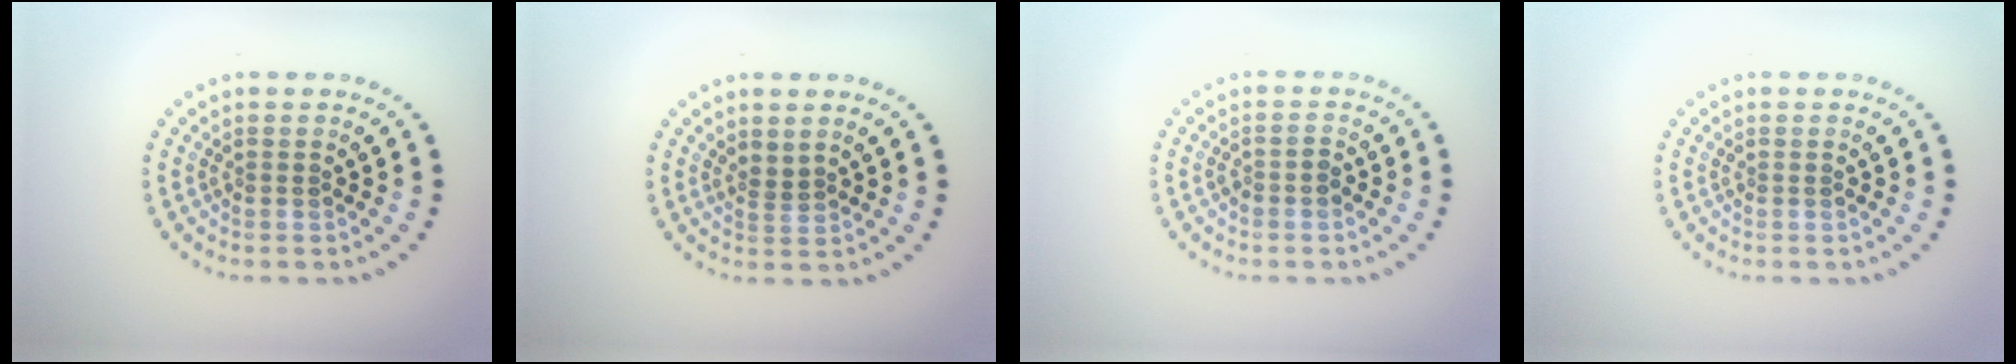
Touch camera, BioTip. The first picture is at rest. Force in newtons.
{"total": 1.3, "press": 0.9, "slide": 0.9}
{"total": 1.0, "press": 0.9, "slide": 0.5}
{"total": 0.0}